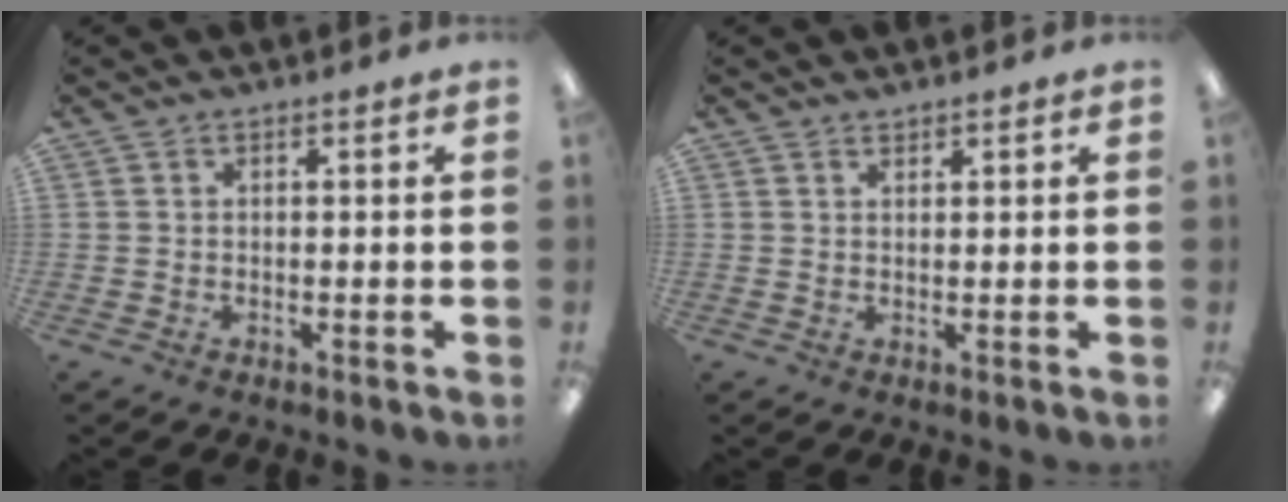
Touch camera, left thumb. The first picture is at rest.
{"total": 1.1, "force": [1.1, 0.3, 0.2], "torque": [-0.005, -0.001, 0.021]}